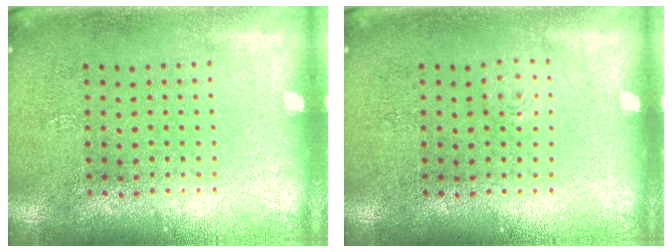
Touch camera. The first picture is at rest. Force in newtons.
{"total": 0.6, "press": 0.6, "slide": 0.2}